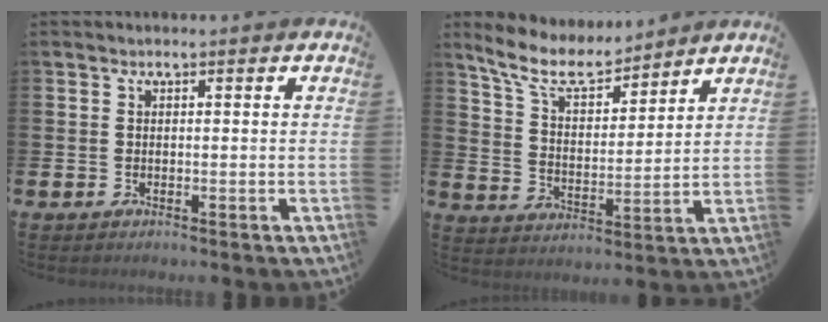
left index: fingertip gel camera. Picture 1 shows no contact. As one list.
[{"total": 8.7, "force": [7.7, 2.5, 3.2], "torque": [-0.098, -0.038, 0.139]}]